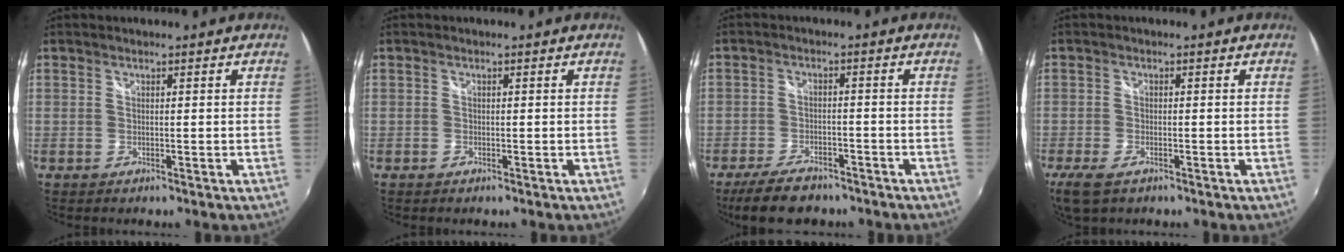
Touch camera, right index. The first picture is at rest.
{"total": 0.6, "force": [-0.5, 0.3, 0.1], "torque": [-0.002, -0.001, -0.010]}
{"total": 8.5, "force": [-6.6, 3.9, 3.7], "torque": [-0.102, 0.000, -0.109]}
{"total": 5.5, "force": [-3.6, 2.4, 3.4], "torque": [-0.083, -0.018, -0.065]}